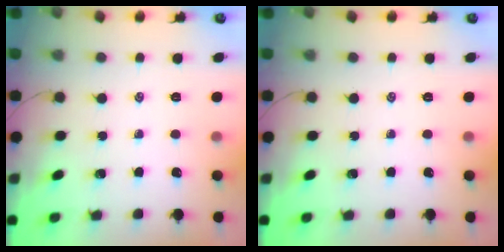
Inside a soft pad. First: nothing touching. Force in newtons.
{"total": 0.0}